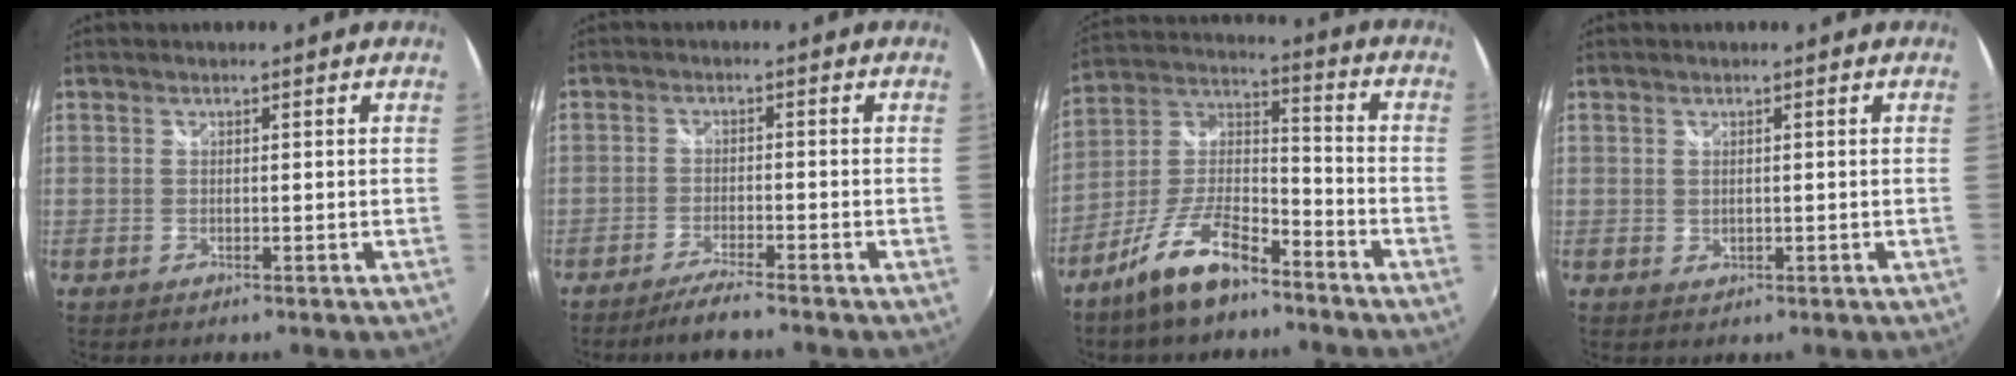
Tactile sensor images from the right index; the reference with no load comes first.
{"total": 4.4, "force": [-3.8, -0.1, 2.1], "torque": [-0.062, -0.007, -0.074]}
{"total": 13.3, "force": [-9.1, 4.5, 8.5], "torque": [-0.183, 0.009, -0.170]}
{"total": 1.1, "force": [0.3, 0.7, 0.8], "torque": [-0.013, -0.001, 0.006]}